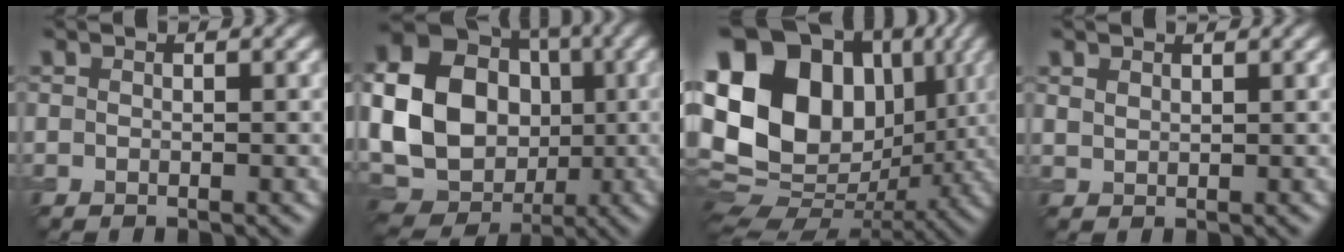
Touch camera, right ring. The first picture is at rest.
{"total": 16.7, "force": [0.3, 14.1, 8.9], "torque": [-0.193, 0.005, -0.011]}
{"total": 18.4, "force": [4.2, 13.6, 11.7], "torque": [-0.243, 0.018, 0.079]}
{"total": 1.3, "force": [1.1, 0.6, 0.4], "torque": [-0.013, 0.001, 0.025]}